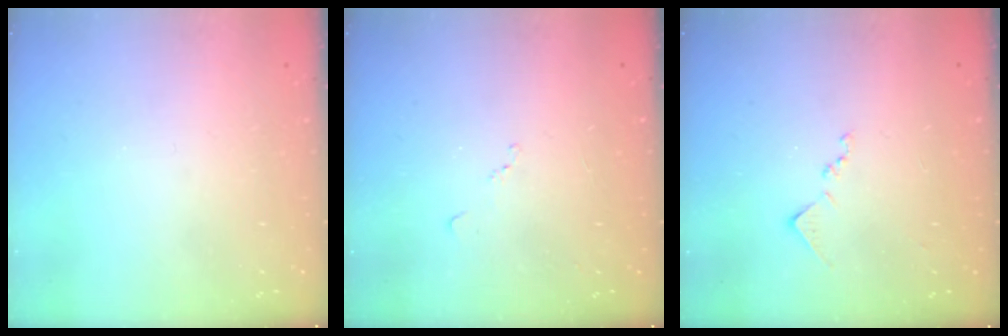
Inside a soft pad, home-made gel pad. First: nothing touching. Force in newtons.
{"total": 6.6, "press": 6.6, "slide": 0.7}
{"total": 7.6, "press": 7.6, "slide": 0.6}